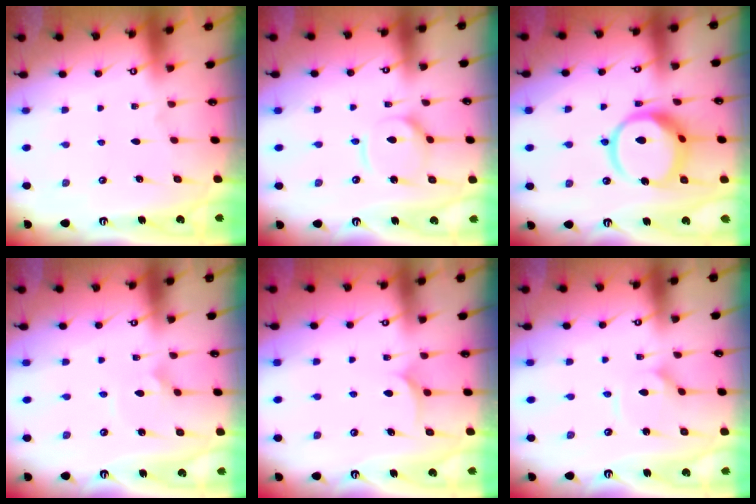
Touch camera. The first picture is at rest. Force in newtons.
{"total": 9.1, "press": 9.0, "slide": 1.0}
{"total": 14.0, "press": 13.9, "slide": 1.3}
{"total": 2.9, "press": 2.9, "slide": 0.4}
{"total": 5.8, "press": 5.8, "slide": 0.3}
{"total": 2.7, "press": 2.6, "slide": 0.3}